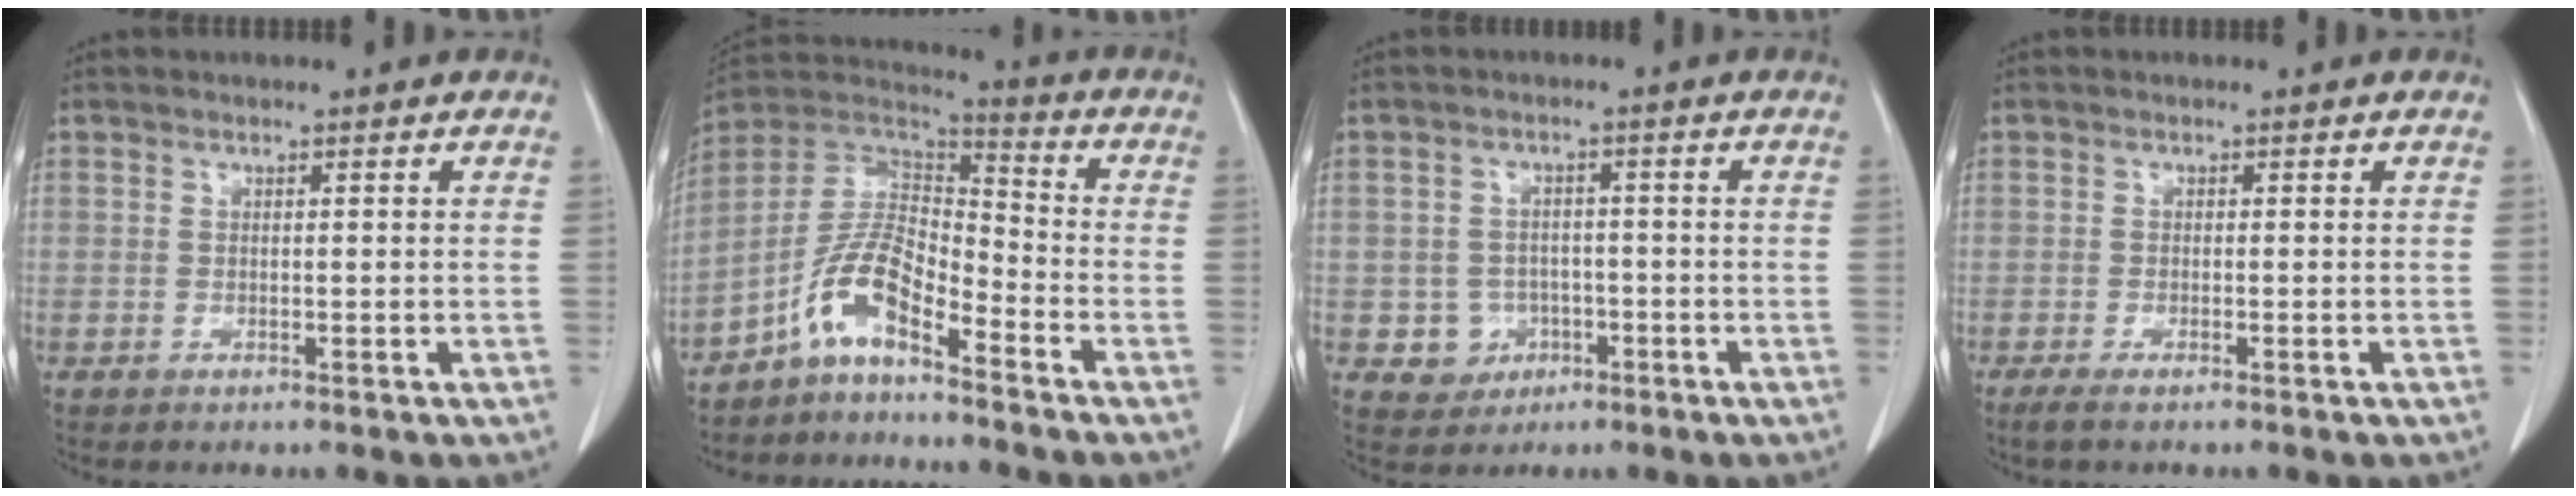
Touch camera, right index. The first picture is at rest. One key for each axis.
{"total": 9.1, "fx": -5.9, "fy": 2.7, "fz": 6.3, "tx": -0.136, "ty": 0.027, "tz": -0.119}
{"total": 4.5, "fx": -1.5, "fy": 4.3, "fz": 0.4, "tx": 0.002, "ty": 0.012, "tz": -0.014}
{"total": 1.8, "fx": -1.4, "fy": 0.1, "fz": 1.2, "tx": -0.022, "ty": -0.004, "tz": -0.022}